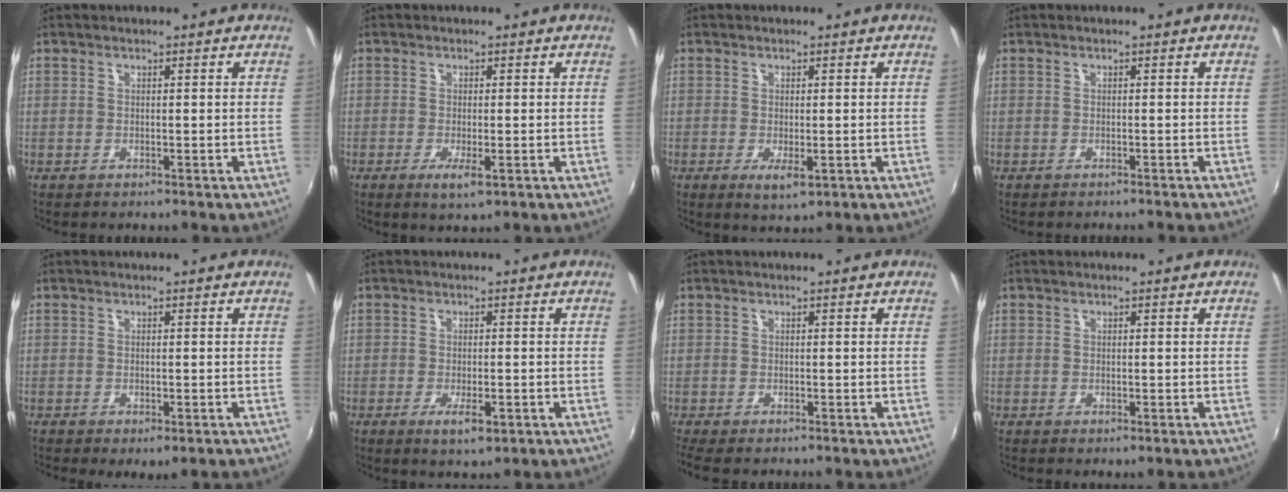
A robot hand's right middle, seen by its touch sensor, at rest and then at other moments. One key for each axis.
{"total": 3.2, "fx": -1.2, "fy": 0.5, "fz": 2.9, "tx": -0.059, "ty": -0.010, "tz": -0.018}
{"total": 3.4, "fx": -0.9, "fy": 1.1, "fz": 3.0, "tx": -0.054, "ty": -0.013, "tz": -0.010}
{"total": 1.3, "fx": -1.2, "fy": 0.2, "fz": 0.3, "tx": -0.011, "ty": -0.008, "tz": -0.017}
{"total": 3.1, "fx": -1.7, "fy": 1.1, "fz": 2.3, "tx": -0.038, "ty": -0.016, "tz": -0.018}
{"total": 4.2, "fx": -1.8, "fy": 1.2, "fz": 3.6, "tx": -0.071, "ty": -0.011, "tz": -0.027}
{"total": 3.0, "fx": -2.2, "fy": 0.7, "fz": 1.9, "tx": -0.044, "ty": -0.015, "tz": -0.037}
{"total": 0.6, "fx": -0.1, "fy": 0.1, "fz": 0.6, "tx": -0.009, "ty": -0.001, "tz": 0.000}